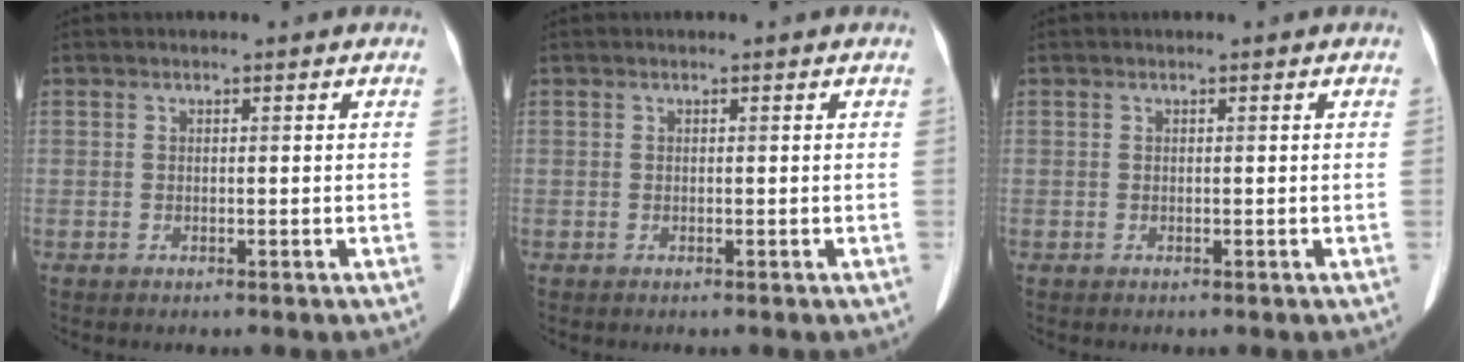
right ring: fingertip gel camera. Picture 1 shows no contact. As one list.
[{"total": 0.0}, {"total": 0.0}]